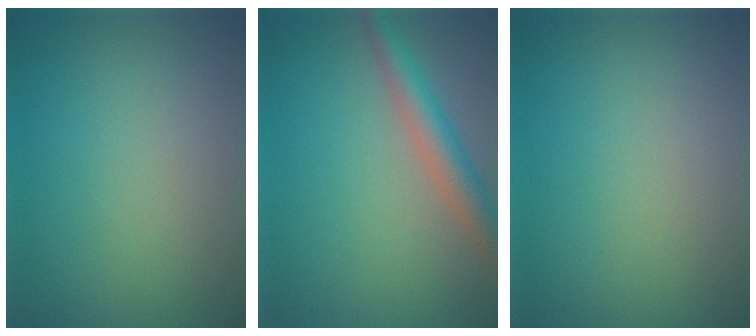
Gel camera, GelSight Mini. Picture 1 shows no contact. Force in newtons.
{"total": 3.8, "press": 3.8, "slide": 0.1}
{"total": 0.0}